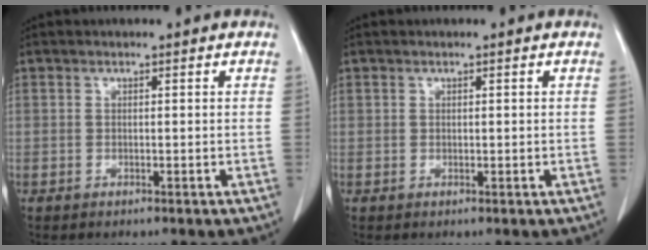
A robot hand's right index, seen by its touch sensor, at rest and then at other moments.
{"total": 0.6, "force": [0.3, 0.4, 0.2], "torque": [0.003, 0.000, 0.005]}